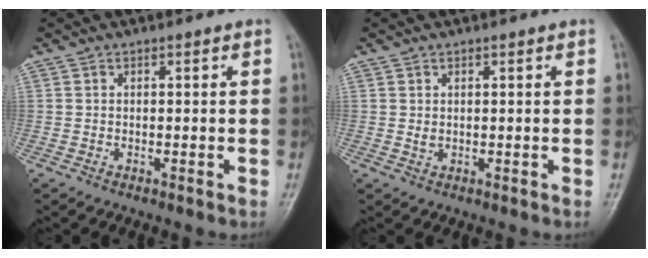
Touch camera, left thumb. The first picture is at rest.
{"total": 1.0, "force": [0.4, 0.6, 0.7], "torque": [-0.008, -0.004, 0.011]}